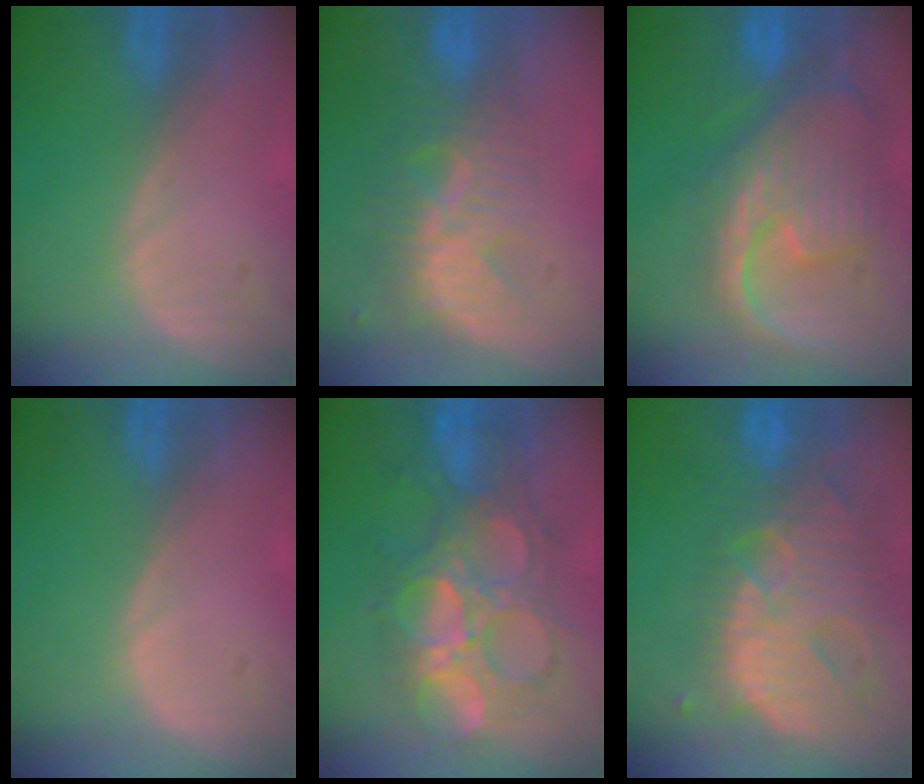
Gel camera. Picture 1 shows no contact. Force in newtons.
{"total": 8.5, "press": 7.6, "slide": 3.8}
{"total": 12.4, "press": 10.6, "slide": 6.4}
{"total": 0.0}
{"total": 10.2, "press": 10.1, "slide": 0.7}
{"total": 13.9, "press": 11.7, "slide": 7.4}